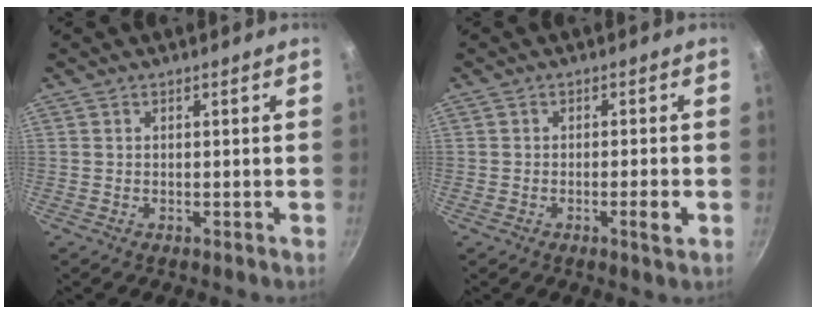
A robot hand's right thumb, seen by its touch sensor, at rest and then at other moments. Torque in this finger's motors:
{"motor_torque": [-0.01, -0.42, 0.39, 0.09, -0.02]}